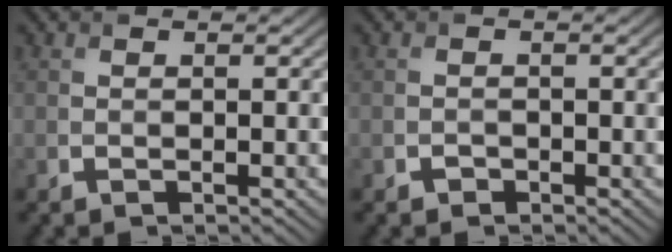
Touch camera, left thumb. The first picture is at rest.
{"total": 0.8, "force": [-0.6, 0.5, 0.1], "torque": [-0.001, -0.002, -0.011]}